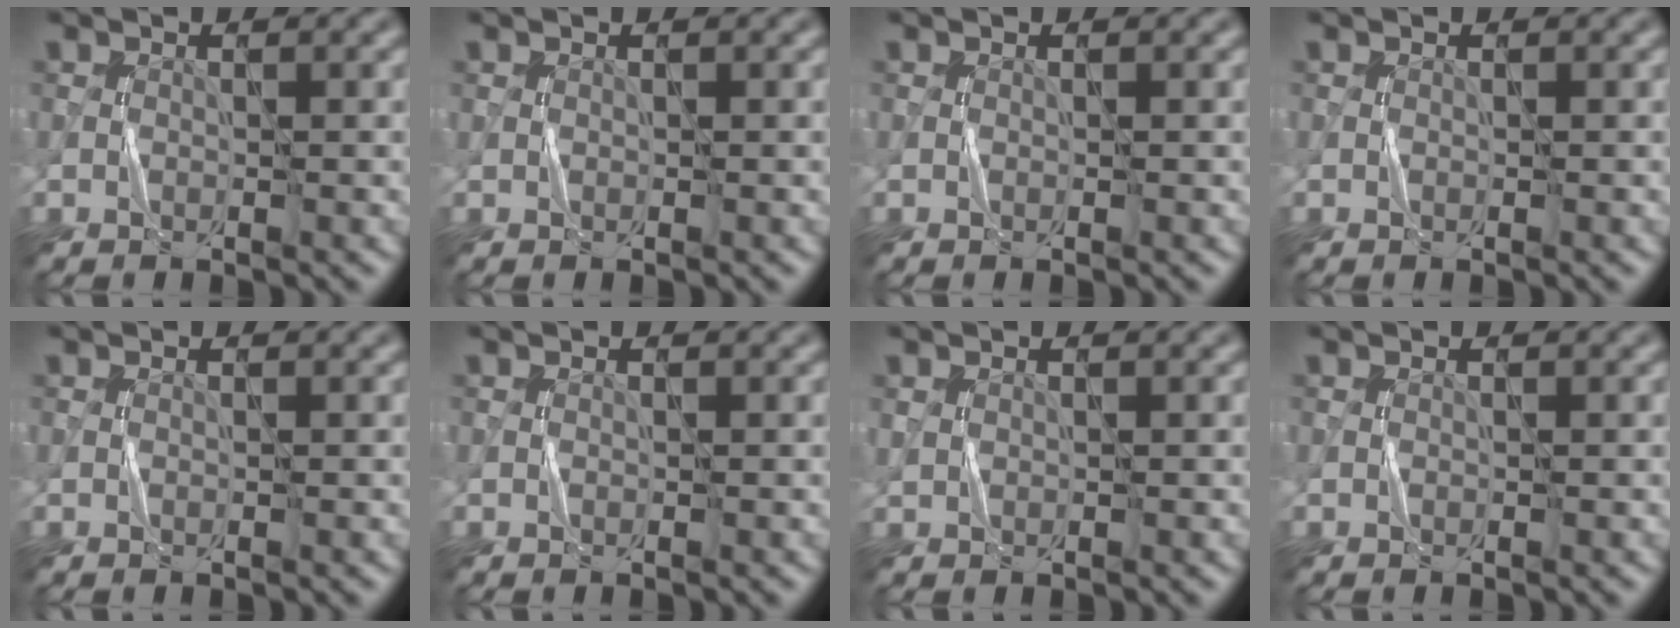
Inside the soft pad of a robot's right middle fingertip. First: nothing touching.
{"total": 0.0}
{"total": 0.0}
{"total": 0.0}
{"total": 0.0}
{"total": 0.0}
{"total": 0.6, "force": [0.3, 0.5, 0.2], "torque": [-0.005, 0.000, 0.010]}
{"total": 0.0}